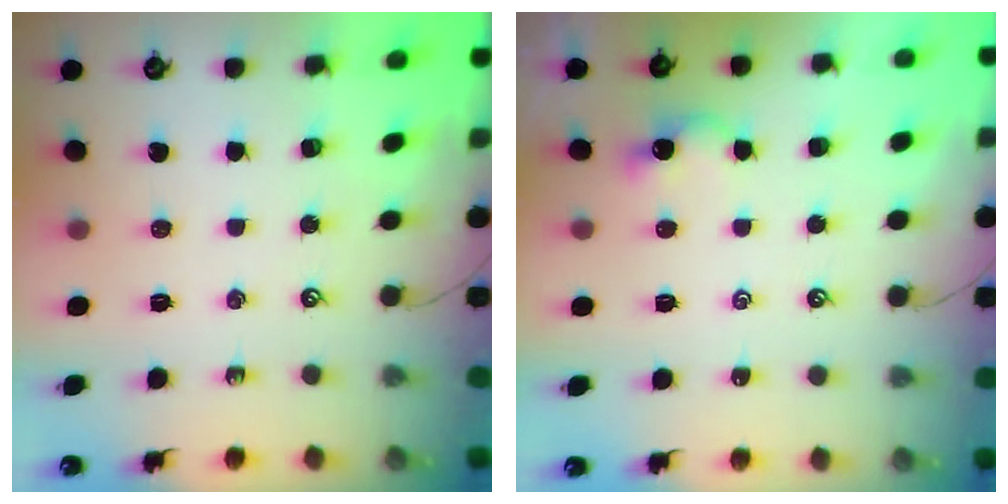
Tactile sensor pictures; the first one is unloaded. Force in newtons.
{"total": 0.5, "press": 0.5, "slide": 0.2}